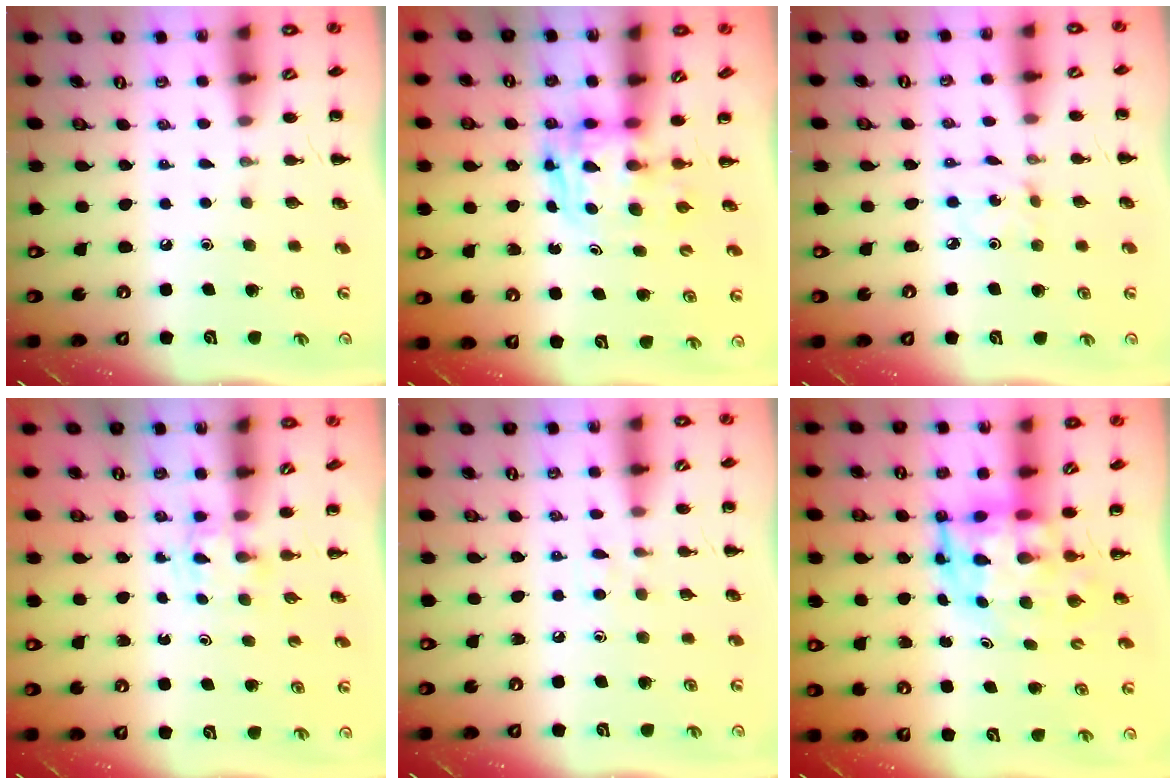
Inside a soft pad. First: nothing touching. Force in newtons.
{"total": 2.6, "press": 2.6, "slide": 0.2}
{"total": 1.2, "press": 1.2, "slide": 0.4}
{"total": 1.7, "press": 1.4, "slide": 0.9}
{"total": 4.2, "press": 3.7, "slide": 1.9}
{"total": 6.5, "press": 6.2, "slide": 2.1}